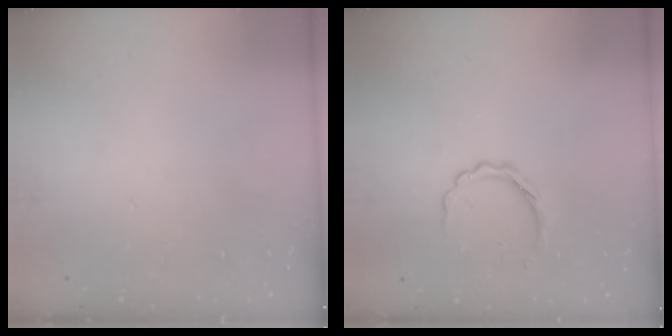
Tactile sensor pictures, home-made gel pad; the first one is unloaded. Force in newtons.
{"total": 4.5, "press": 4.4, "slide": 0.9}